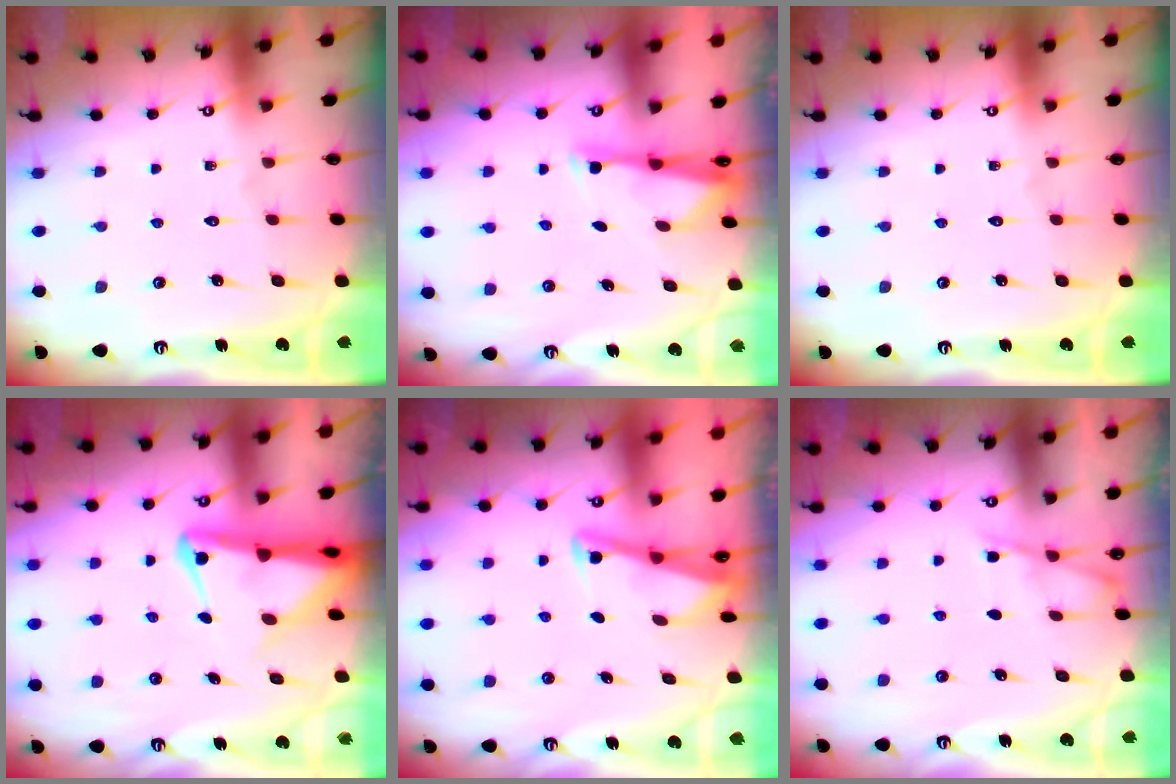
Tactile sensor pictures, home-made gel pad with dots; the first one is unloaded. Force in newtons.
{"total": 3.0, "press": 2.9, "slide": 0.5}
{"total": 0.0}
{"total": 4.8, "press": 4.6, "slide": 1.2}
{"total": 2.9, "press": 2.9, "slide": 0.3}
{"total": 4.6, "press": 4.6, "slide": 0.6}